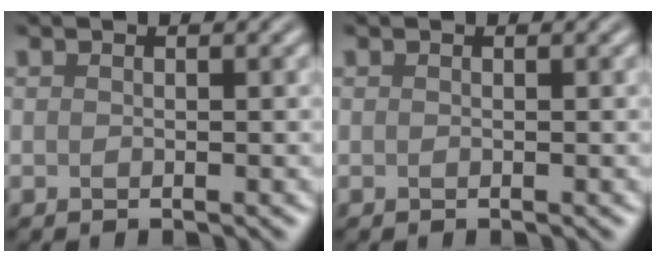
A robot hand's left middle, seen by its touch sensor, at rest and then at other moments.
{"total": 0.0}